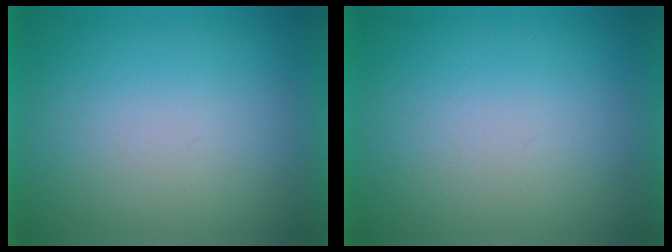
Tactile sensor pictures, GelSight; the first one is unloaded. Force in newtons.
{"total": 0.0}